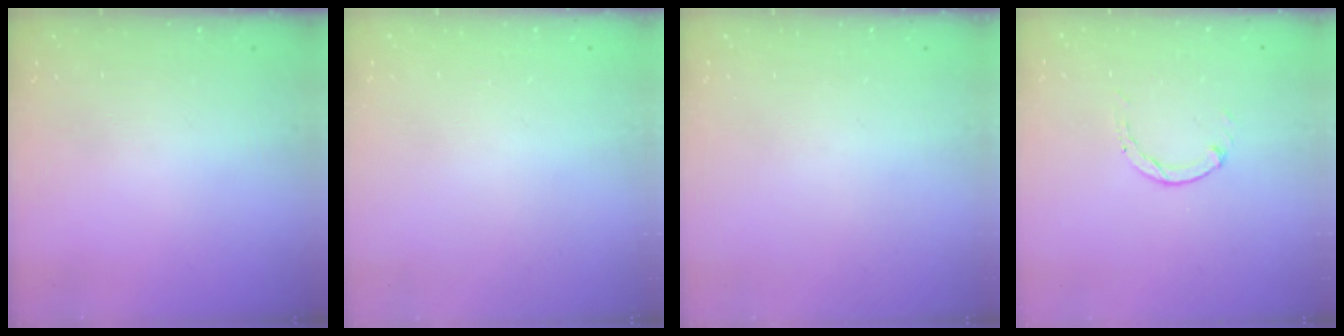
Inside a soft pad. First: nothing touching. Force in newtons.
{"total": 2.5, "press": 2.5, "slide": 0.2}
{"total": 0.0}
{"total": 0.7, "press": 0.6, "slide": 0.2}